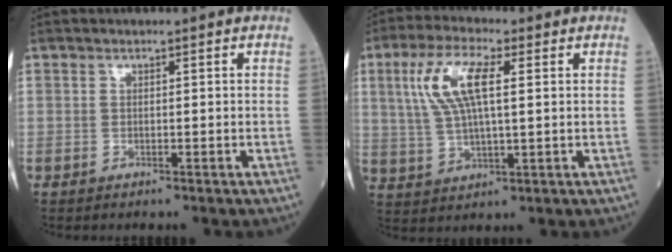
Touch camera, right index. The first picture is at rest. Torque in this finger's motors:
{"motor_torque": [0.33, 0.05, 0.24, 0.11]}